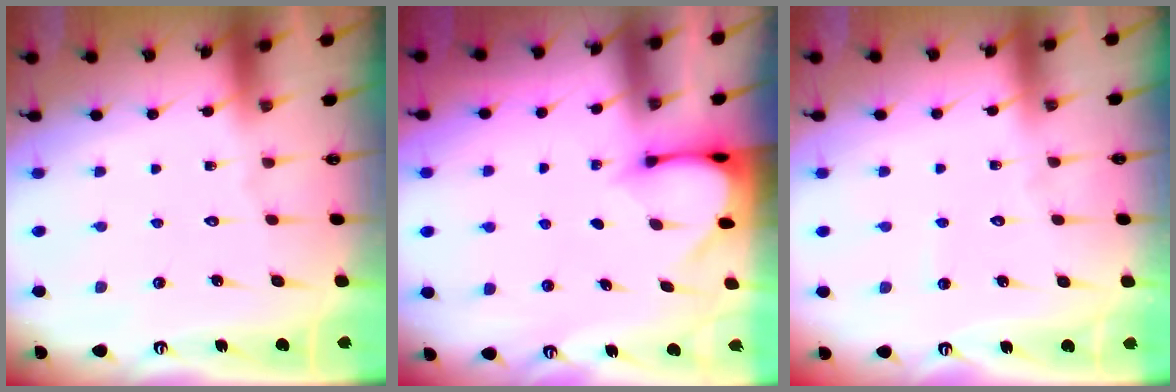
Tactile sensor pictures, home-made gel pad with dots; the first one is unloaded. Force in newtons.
{"total": 3.3, "press": 3.3, "slide": 0.3}
{"total": 2.9, "press": 2.9, "slide": 0.3}